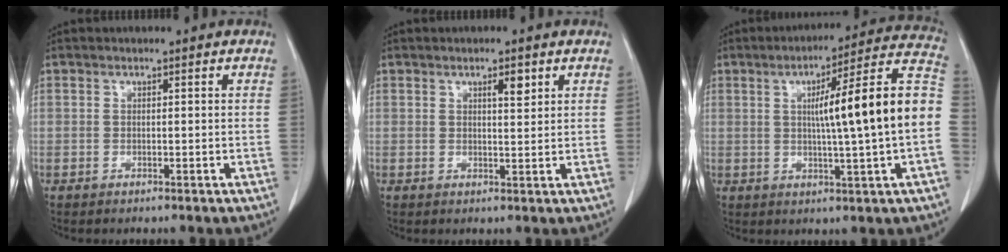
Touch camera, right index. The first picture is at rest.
{"total": 2.4, "force": [1.3, 0.5, 1.9], "torque": [-0.031, -0.004, 0.019]}
{"total": 16.9, "force": [0.4, -0.3, 16.9], "torque": [-0.237, 0.028, 0.001]}